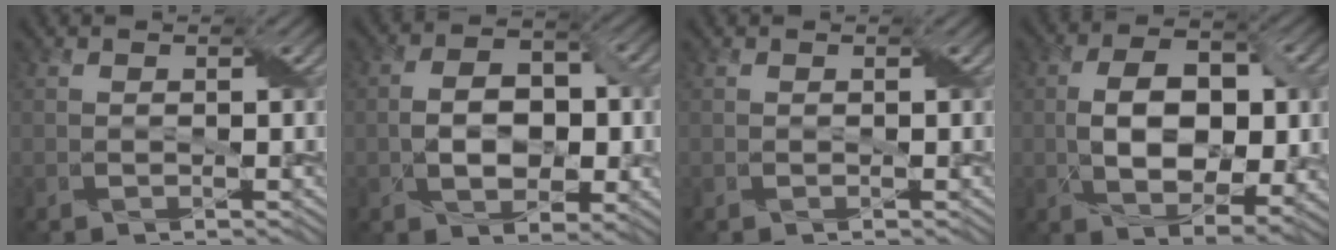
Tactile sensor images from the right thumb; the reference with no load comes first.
{"total": 7.2, "force": [-0.9, 4.7, 5.4], "torque": [-0.089, 0.001, -0.017]}
{"total": 0.0}
{"total": 10.4, "force": [0.1, 5.9, 8.6], "torque": [-0.155, -0.002, 0.004]}